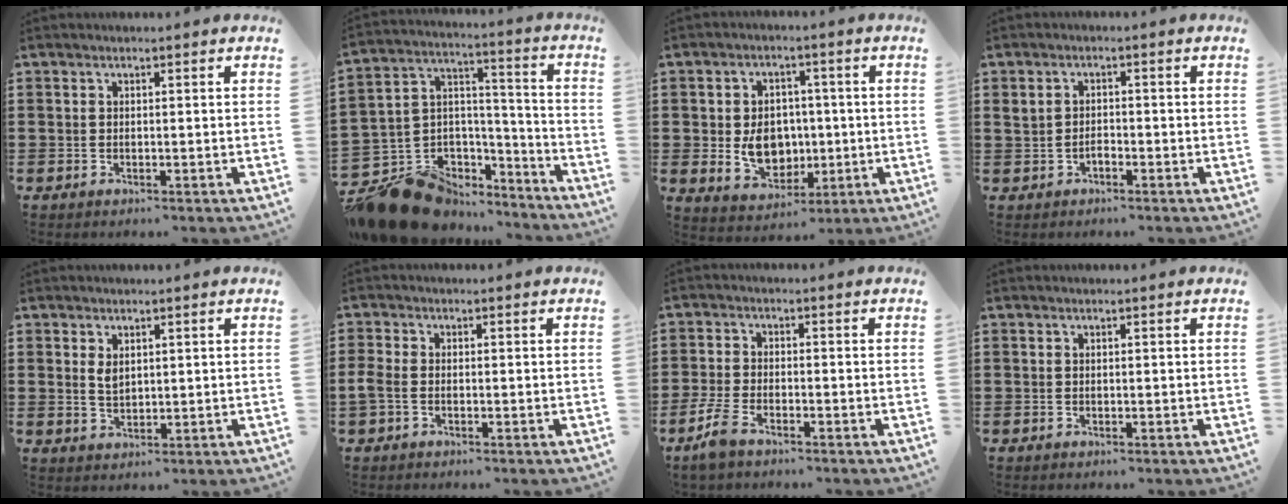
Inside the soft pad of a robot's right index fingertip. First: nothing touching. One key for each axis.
{"total": 14.6, "fx": -11.3, "fy": 8.0, "fz": 4.8, "tx": -0.111, "ty": 0.041, "tz": -0.193}
{"total": 7.3, "fx": -0.2, "fy": 5.9, "fz": 4.3, "tx": -0.075, "ty": 0.005, "tz": -0.005}
{"total": 1.6, "fx": -0.5, "fy": 1.0, "fz": 1.1, "tx": -0.024, "ty": 0.001, "tz": -0.010}
{"total": 2.0, "fx": 1.1, "fy": 1.1, "fz": 1.3, "tx": -0.030, "ty": 0.001, "tz": 0.021}
{"total": 1.7, "fx": -0.8, "fy": 0.8, "fz": 1.3, "tx": -0.040, "ty": -0.005, "tz": -0.020}
{"total": 3.9, "fx": -2.8, "fy": 1.0, "fz": 2.5, "tx": -0.070, "ty": -0.005, "tz": -0.058}
{"total": 0.0}